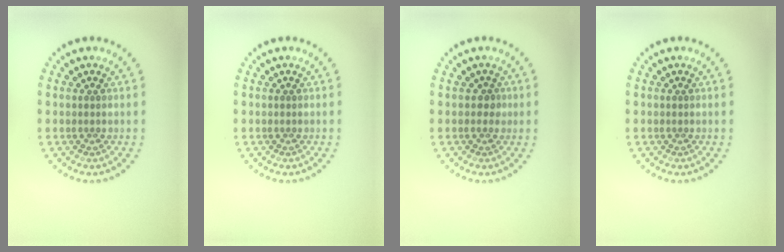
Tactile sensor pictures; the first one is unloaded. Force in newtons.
{"total": 0.0}
{"total": 1.0, "press": 0.8, "slide": 0.6}
{"total": 0.0}